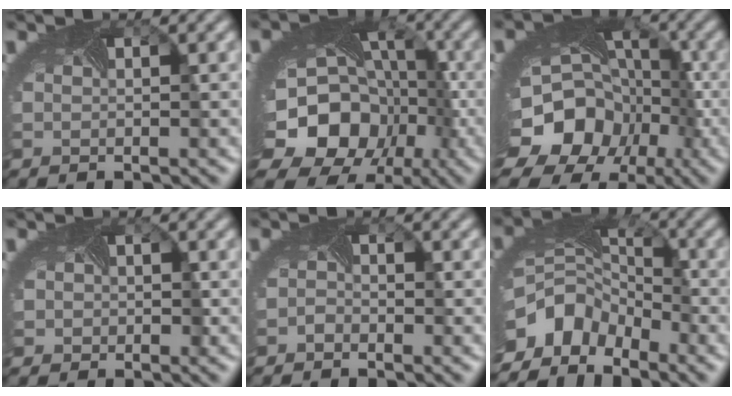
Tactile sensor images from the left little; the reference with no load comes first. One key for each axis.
{"total": 16.7, "fx": -4.9, "fy": 13.6, "fz": 8.5, "tx": -0.146, "ty": -0.036, "tz": -0.083}
{"total": 16.8, "fx": -6.5, "fy": 13.5, "fz": 7.6, "tx": -0.137, "ty": -0.046, "tz": -0.106}
{"total": 2.2, "fx": 0.0, "fy": 2.0, "fz": 1.0, "tx": -0.004, "ty": 0.003, "tz": -0.002}
{"total": 0.8, "fx": -0.8, "fy": 0.1, "fz": -0.1, "tx": -0.006, "ty": -0.001, "tz": -0.016}
{"total": 7.6, "fx": -5.0, "fy": 4.8, "fz": 3.0, "tx": -0.067, "ty": -0.017, "tz": -0.090}